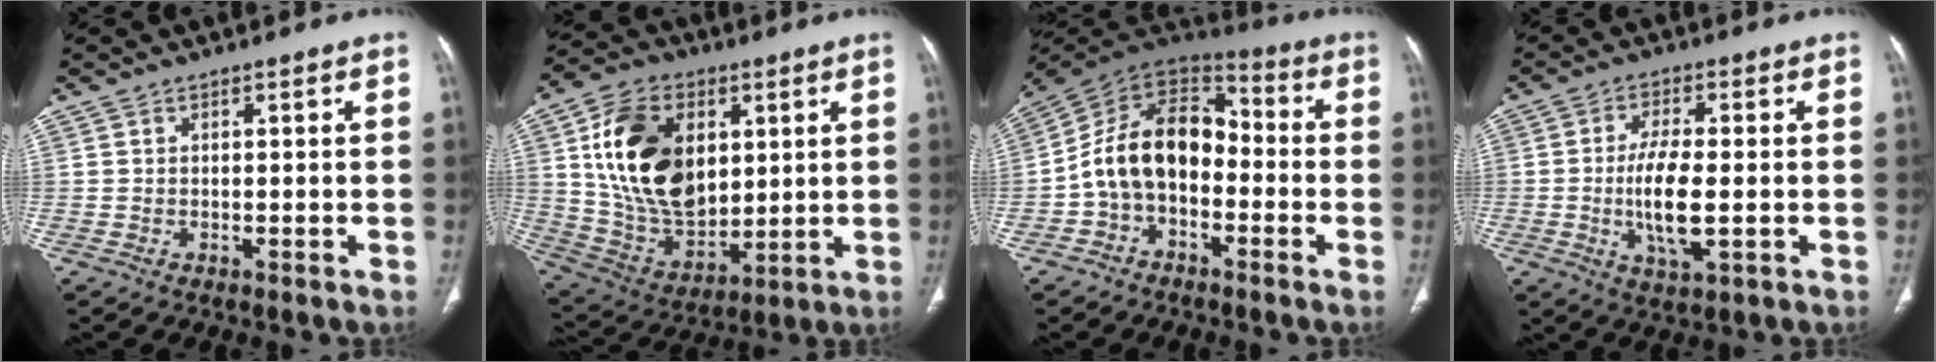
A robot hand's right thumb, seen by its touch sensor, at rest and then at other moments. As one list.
[{"total": 21.1, "force": [5.1, 14.1, 14.8], "torque": [-0.236, -0.019, 0.105]}, {"total": 14.5, "force": [-2.8, 9.9, 10.3], "torque": [-0.158, 0.062, -0.062]}, {"total": 9.2, "force": [-1.2, 3.4, 8.5], "torque": [-0.169, -0.006, -0.021]}]